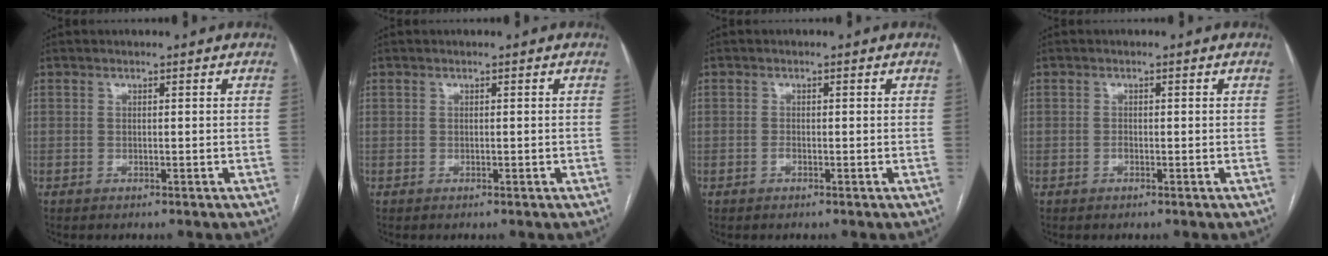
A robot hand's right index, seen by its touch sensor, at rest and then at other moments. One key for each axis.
{"total": 0.0}
{"total": 0.6, "fx": -0.3, "fy": 0.3, "fz": 0.4, "tx": -0.004, "ty": 0.002, "tz": -0.007}
{"total": 0.5, "fx": -0.3, "fy": 0.3, "fz": 0.3, "tx": -0.002, "ty": 0.002, "tz": -0.007}